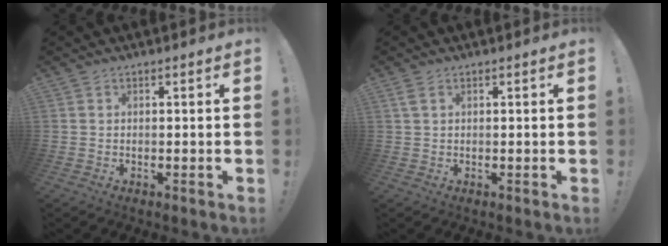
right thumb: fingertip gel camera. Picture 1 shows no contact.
{"total": 2.0, "force": [0.8, 0.9, 1.6], "torque": [-0.040, 0.006, 0.017]}